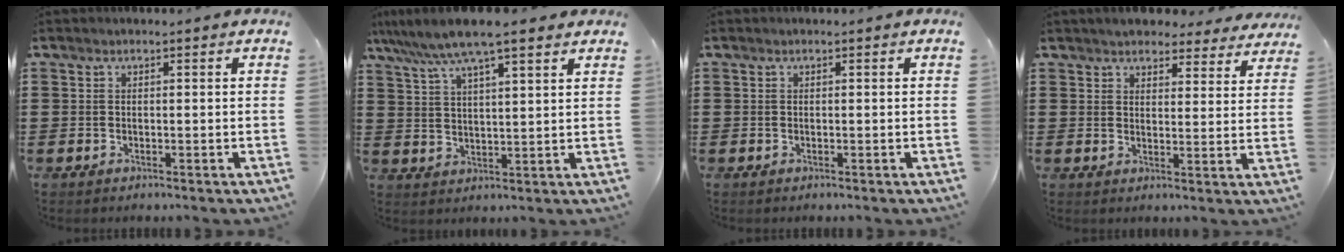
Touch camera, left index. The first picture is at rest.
{"total": 7.9, "force": [6.4, 0.8, 4.7], "torque": [-0.109, -0.016, 0.112]}
{"total": 0.0}
{"total": 4.0, "force": [3.9, 0.7, 0.3], "torque": [-0.021, -0.013, 0.070]}